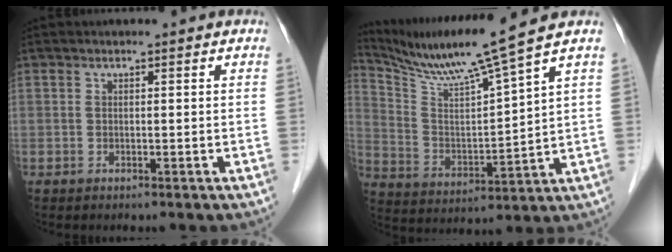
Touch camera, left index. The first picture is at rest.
{"total": 12.3, "force": [10.4, -2.7, 5.9], "torque": [-0.119, -0.015, 0.198]}